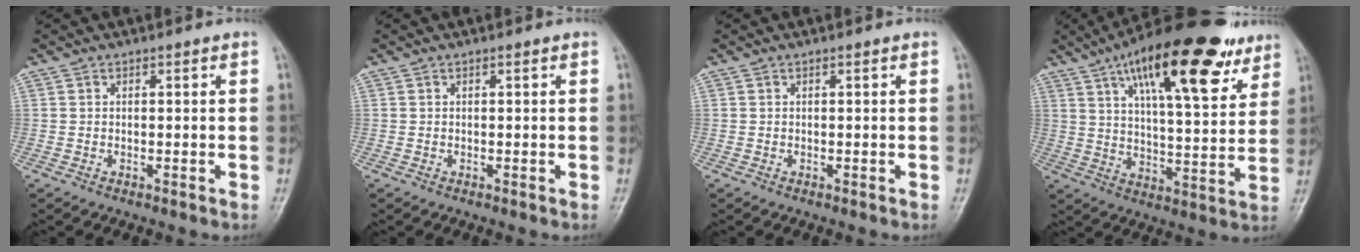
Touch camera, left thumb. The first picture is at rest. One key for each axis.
{"total": 0.0}
{"total": 0.0}
{"total": 23.9, "fx": 13.7, "fy": 8.1, "fz": 17.8, "tx": -0.251, "ty": -0.032, "tz": 0.212}